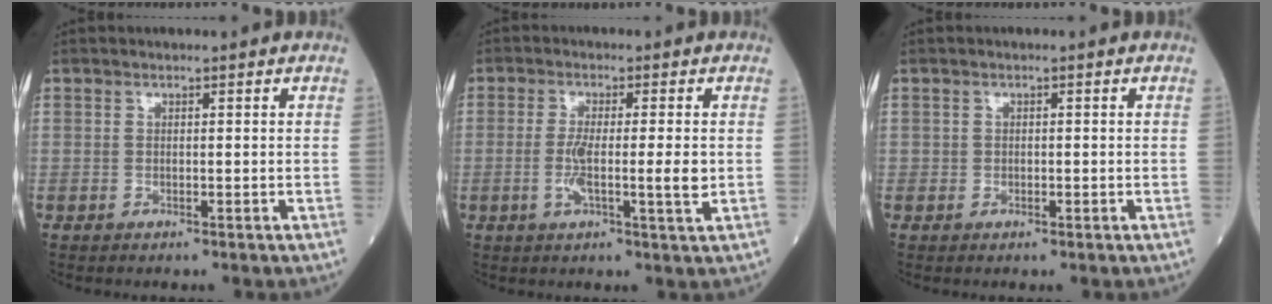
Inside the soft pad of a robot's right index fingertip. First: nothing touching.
{"total": 6.0, "force": [-0.6, 0.5, 5.9], "torque": [-0.107, -0.007, -0.010]}
{"total": 0.6, "force": [0.0, 0.6, 0.2], "torque": [-0.002, 0.002, 0.002]}